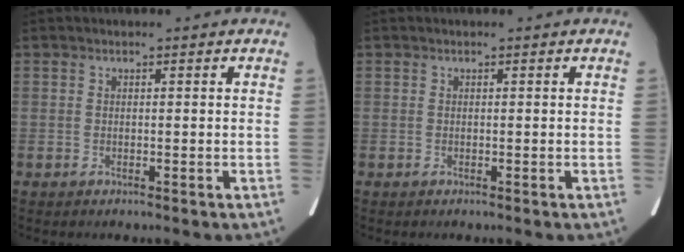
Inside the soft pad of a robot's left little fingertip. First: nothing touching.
{"total": 0.0}